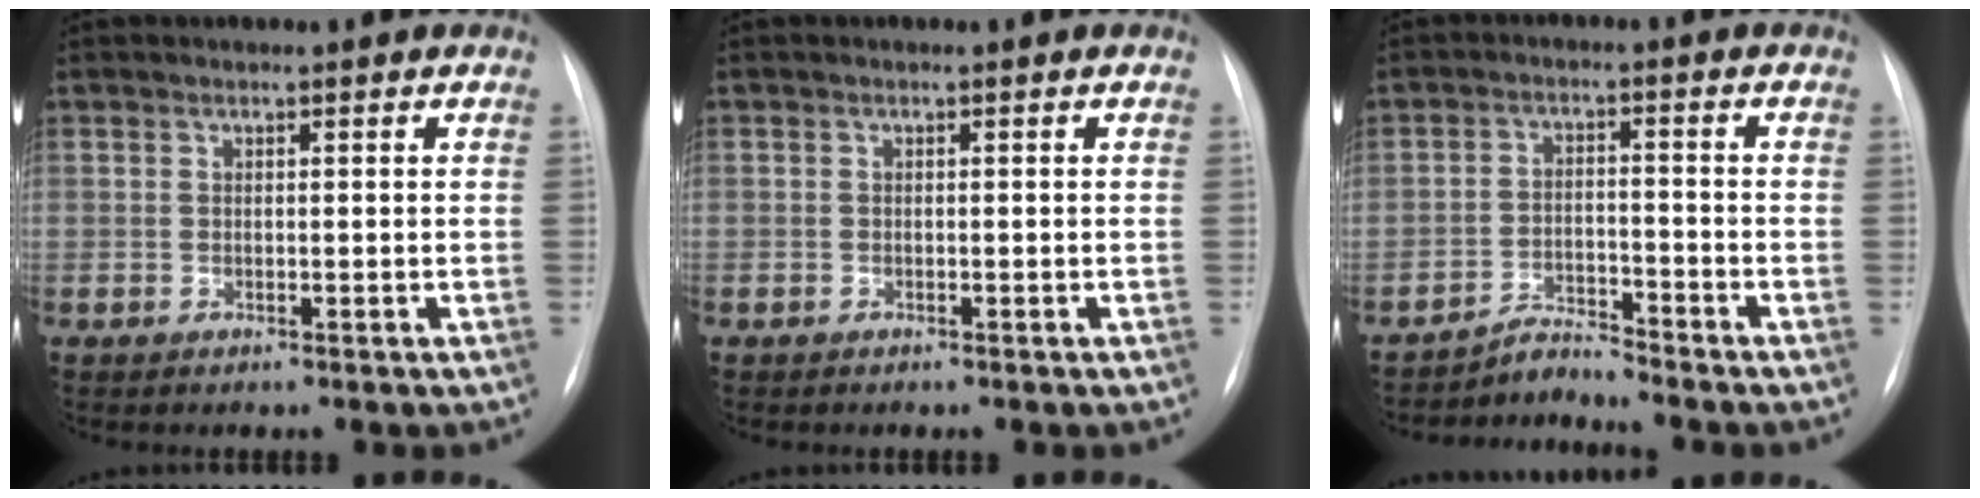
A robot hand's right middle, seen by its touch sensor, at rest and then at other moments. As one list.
[{"total": 0.0}, {"total": 3.6, "force": [-3.4, -0.8, -0.8], "torque": [0.013, -0.013, -0.057]}]